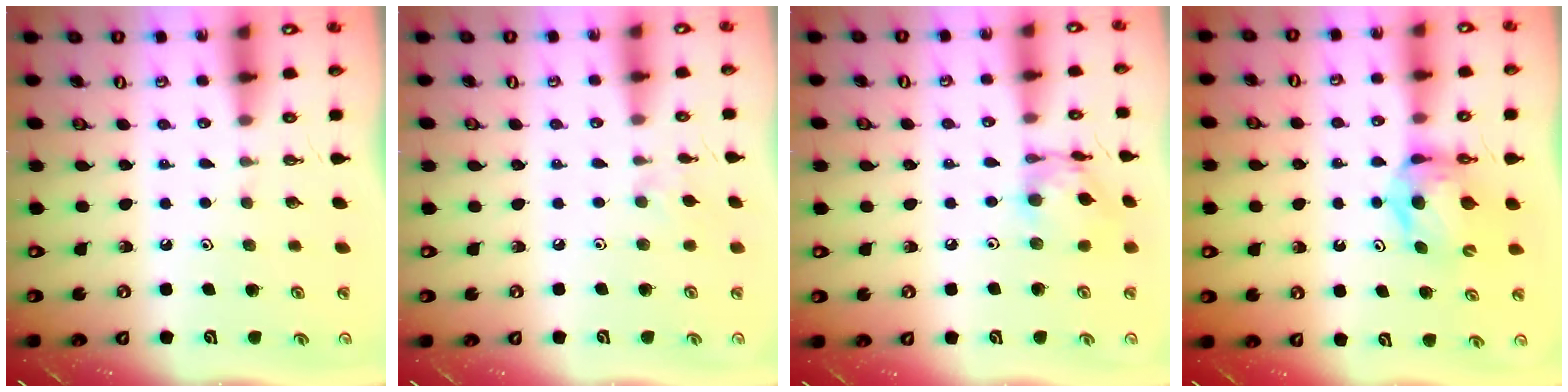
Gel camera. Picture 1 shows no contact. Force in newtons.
{"total": 3.3, "press": 3.3, "slide": 0.6}
{"total": 12.1, "press": 12.1, "slide": 0.9}
{"total": 9.0, "press": 9.0, "slide": 0.6}